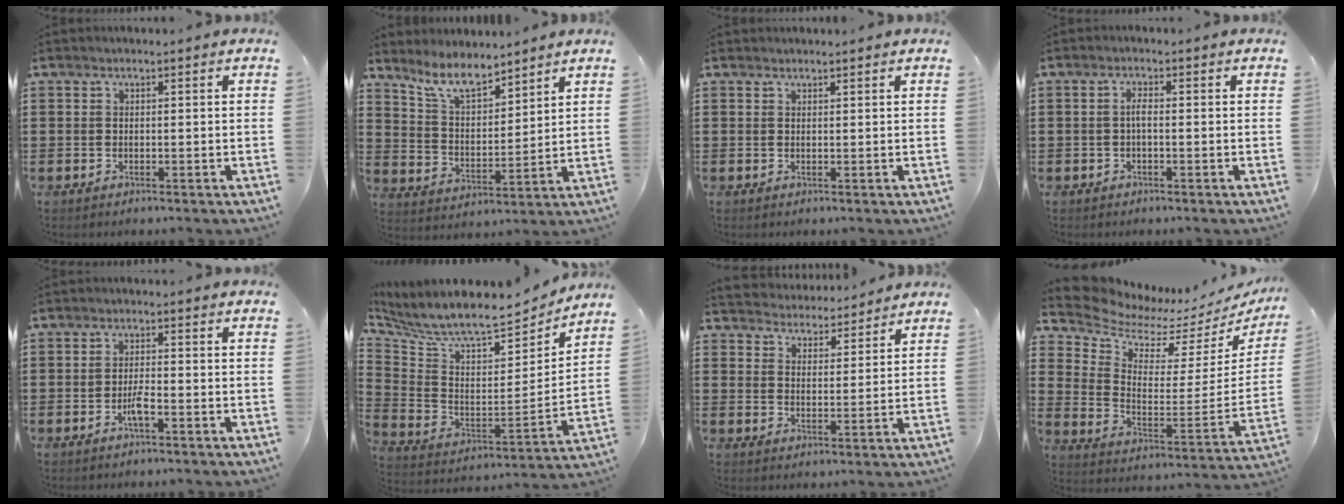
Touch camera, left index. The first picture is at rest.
{"total": 8.8, "force": [7.6, 2.4, 3.8], "torque": [-0.102, -0.030, 0.141]}
{"total": 0.8, "force": [0.7, 0.3, -0.1], "torque": [0.000, 0.001, 0.015]}
{"total": 1.8, "force": [-0.3, 0.7, 1.7], "torque": [-0.033, 0.004, -0.006]}
{"total": 2.9, "force": [-1.2, 0.6, 2.6], "torque": [-0.054, 0.000, -0.024]}
{"total": 9.0, "force": [8.1, 1.4, 3.8], "torque": [-0.113, -0.062, 0.137]}
{"total": 3.9, "force": [3.9, 0.4, -0.5], "torque": [-0.011, -0.026, 0.067]}
{"total": 5.2, "force": [4.8, 1.7, 1.1], "torque": [-0.056, -0.055, 0.078]}